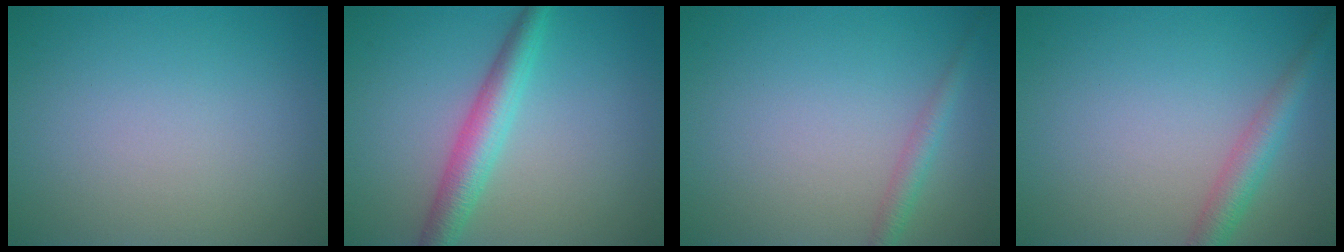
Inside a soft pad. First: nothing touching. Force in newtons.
{"total": 3.9, "press": 3.9, "slide": 0.1}
{"total": 1.7, "press": 1.7, "slide": 0.1}
{"total": 2.9, "press": 2.9, "slide": 0.0}